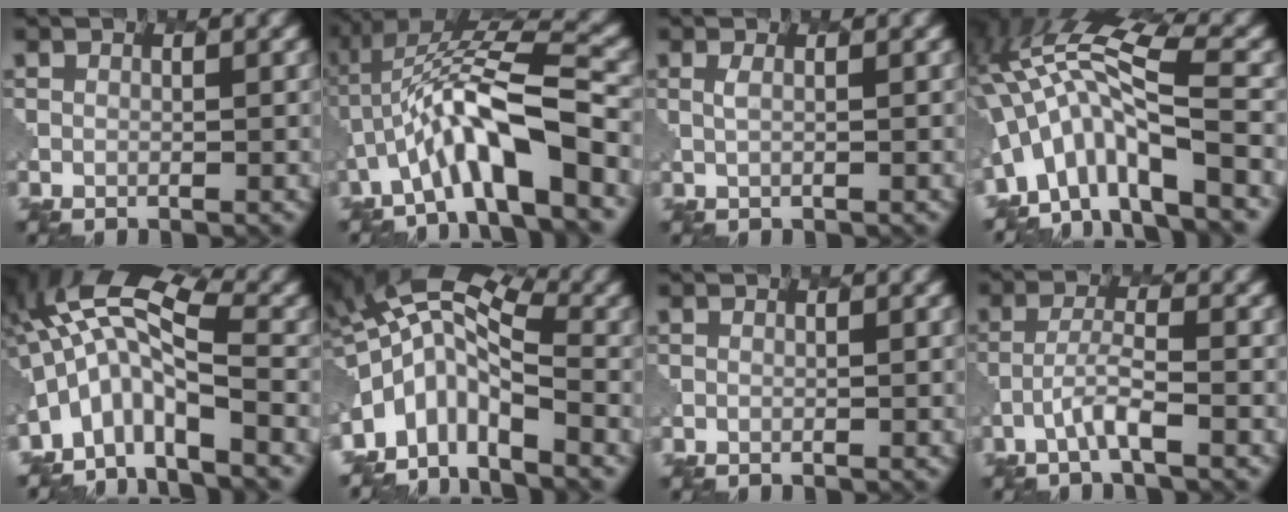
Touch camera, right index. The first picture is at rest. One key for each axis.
{"total": 8.6, "fx": -3.0, "fy": 2.0, "fz": 7.8, "tx": -0.140, "ty": 0.019, "tz": -0.053}
{"total": 1.1, "fx": 0.6, "fy": 0.3, "fz": 0.8, "tx": -0.013, "ty": -0.001, "tz": 0.011}
{"total": 10.6, "fx": -3.5, "fy": 3.2, "fz": 9.5, "tx": -0.168, "ty": 0.016, "tz": -0.062}
{"total": 8.9, "fx": -3.1, "fy": 3.1, "fz": 7.8, "tx": -0.144, "ty": 0.007, "tz": -0.060}
{"total": 7.2, "fx": -3.2, "fy": 3.6, "fz": 5.3, "tx": -0.093, "ty": 0.012, "tz": -0.077}
{"total": 0.0}
{"total": 2.4, "fx": -1.2, "fy": 0.2, "fz": 2.1, "tx": -0.043, "ty": 0.011, "tz": -0.028}